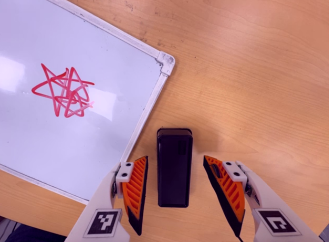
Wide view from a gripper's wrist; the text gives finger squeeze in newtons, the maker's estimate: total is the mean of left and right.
{"total": 0.0}